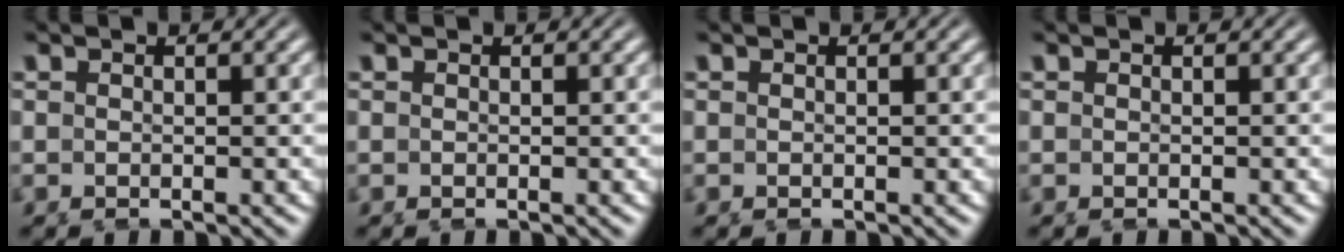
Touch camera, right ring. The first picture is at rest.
{"total": 0.0}
{"total": 0.0}
{"total": 0.0}